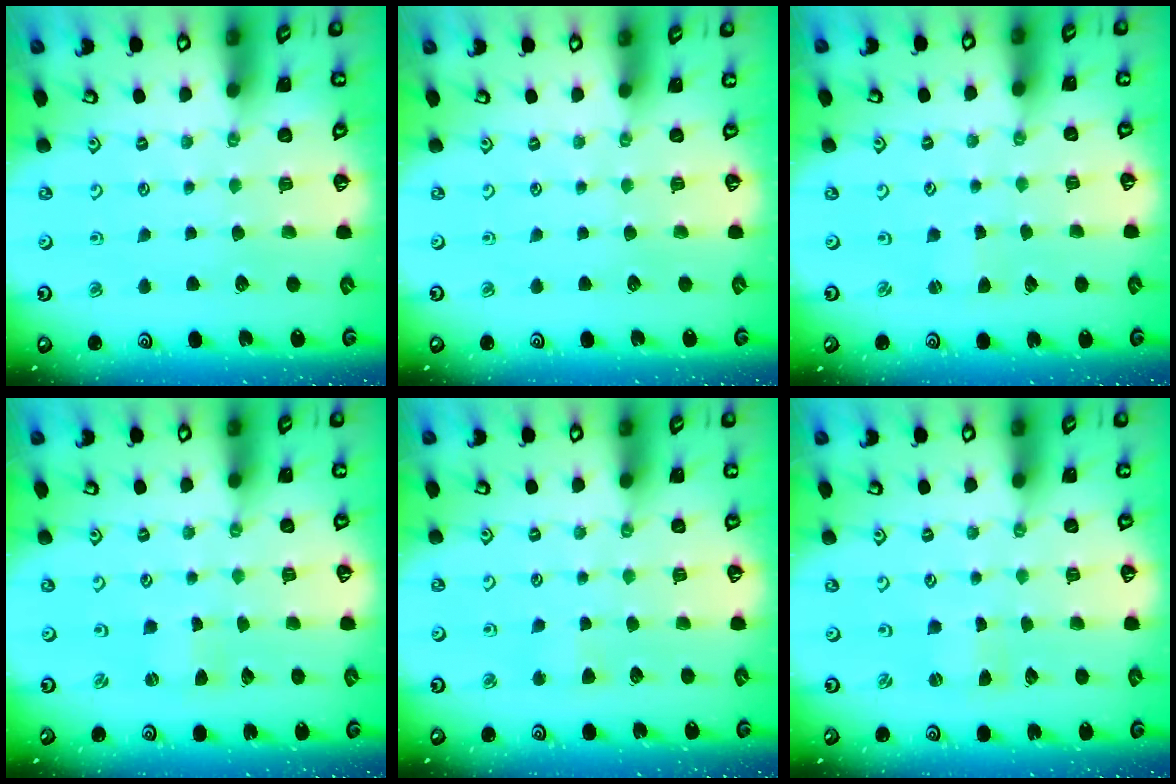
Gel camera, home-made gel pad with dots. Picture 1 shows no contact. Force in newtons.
{"total": 0.0}
{"total": 0.8, "press": 0.8, "slide": 0.1}
{"total": 0.0}
{"total": 1.9, "press": 1.9, "slide": 0.5}
{"total": 0.0}